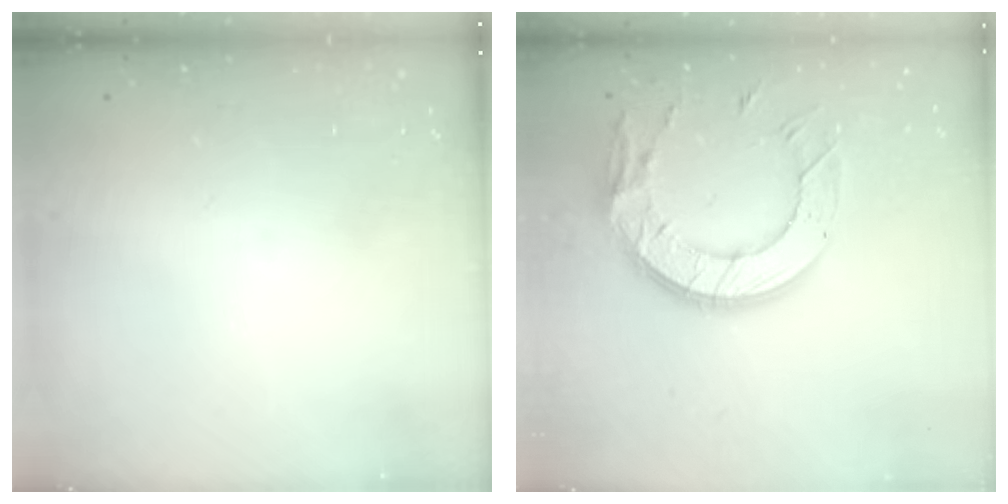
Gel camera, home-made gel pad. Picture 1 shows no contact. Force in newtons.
{"total": 17.3, "press": 17.2, "slide": 1.3}